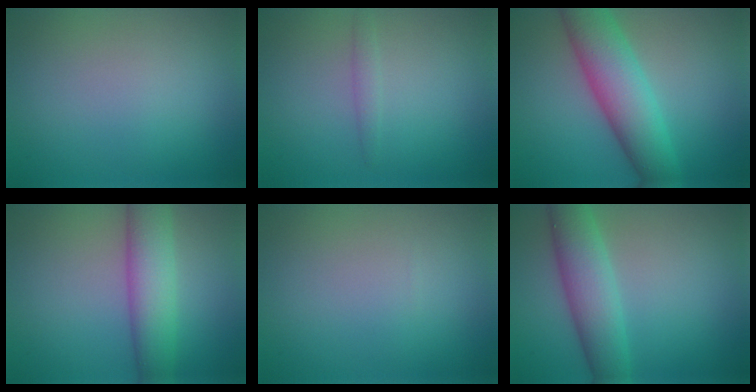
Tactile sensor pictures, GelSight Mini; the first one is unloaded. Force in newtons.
{"total": 1.0, "press": 0.9, "slide": 0.2}
{"total": 7.6, "press": 7.6, "slide": 0.1}
{"total": 5.5, "press": 5.5, "slide": 0.2}
{"total": 0.0}
{"total": 5.6, "press": 5.6, "slide": 0.2}